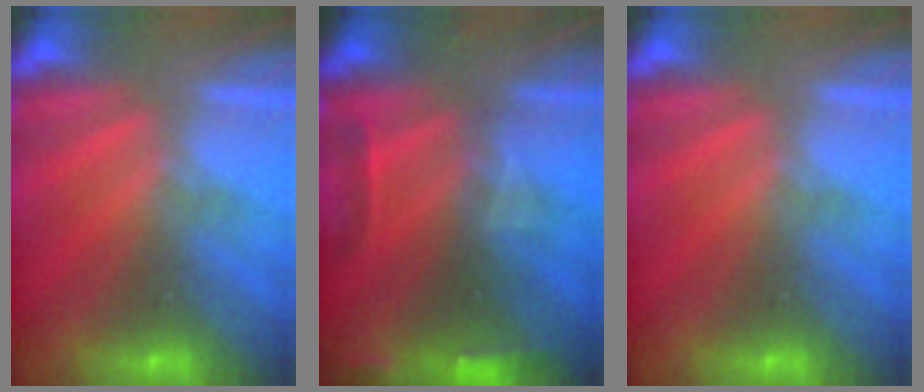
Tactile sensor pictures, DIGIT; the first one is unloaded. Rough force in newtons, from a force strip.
{"total": 7.5}
{"total": 0.0}